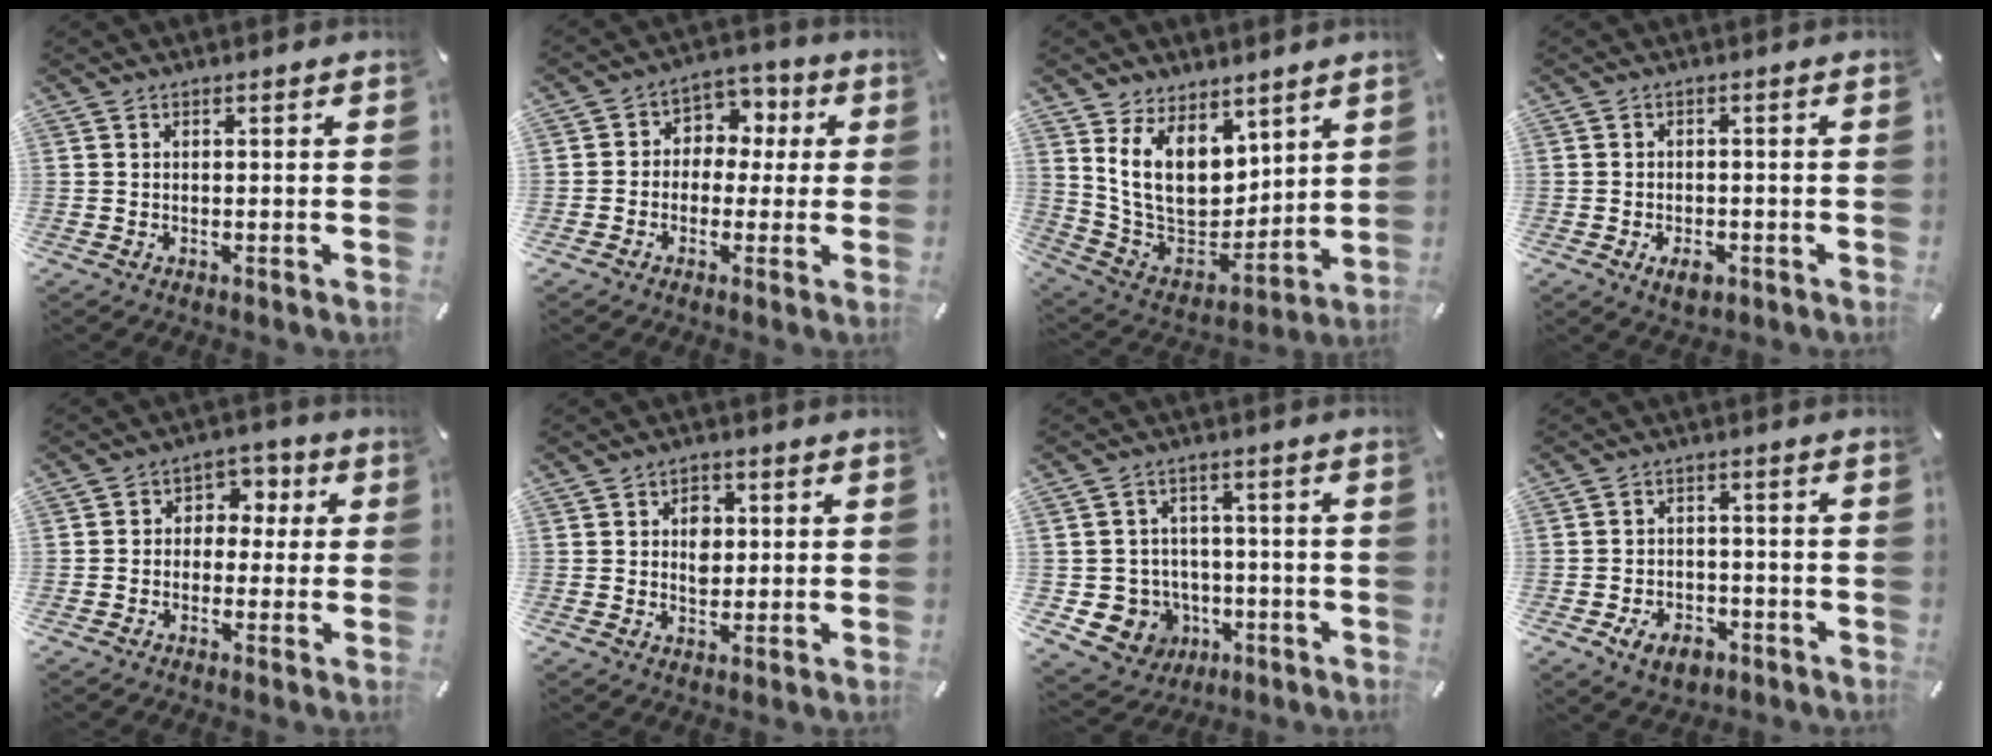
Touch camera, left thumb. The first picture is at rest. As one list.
[{"total": 6.9, "force": [-0.7, 6.5, 2.1], "torque": [-0.036, 0.012, -0.017]}, {"total": 14.7, "force": [6.8, 10.5, 7.8], "torque": [-0.162, -0.057, 0.133]}, {"total": 3.6, "force": [-1.7, 2.3, 2.2], "torque": [-0.050, 0.003, -0.033]}, {"total": 6.1, "force": [-1.3, 5.5, 2.4], "torque": [-0.025, 0.022, -0.031]}, {"total": 5.4, "force": [0.6, 4.4, 3.1], "torque": [-0.023, -0.005, 0.002]}, {"total": 8.3, "force": [-1.9, 8.1, 1.1], "torque": [-0.037, 0.009, -0.028]}, {"total": 6.3, "force": [-3.4, 4.4, 3.0], "torque": [-0.055, 0.020, -0.059]}]